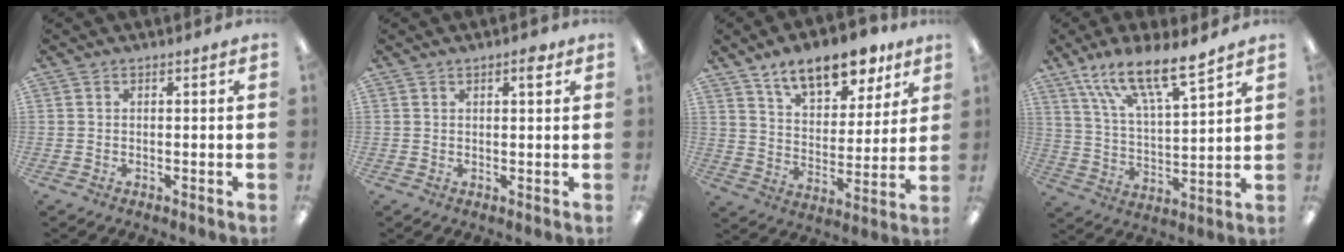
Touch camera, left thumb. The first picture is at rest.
{"total": 2.7, "force": [1.7, 0.8, 2.0], "torque": [-0.027, -0.003, 0.025]}
{"total": 13.9, "force": [10.6, 6.1, 6.7], "torque": [-0.100, -0.054, 0.185]}
{"total": 14.8, "force": [11.6, 3.6, 8.5], "torque": [-0.153, -0.067, 0.201]}